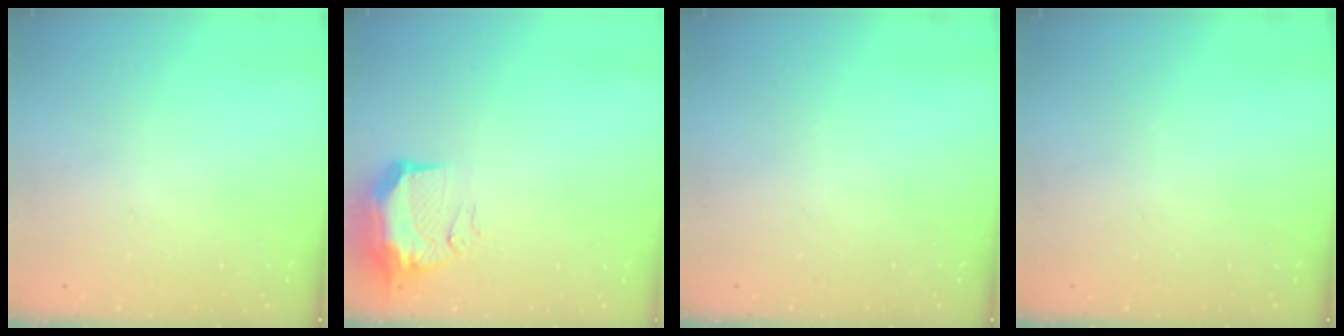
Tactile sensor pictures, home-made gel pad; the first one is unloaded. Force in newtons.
{"total": 11.0, "press": 10.9, "slide": 1.1}
{"total": 0.0}
{"total": 1.0, "press": 0.0, "slide": 1.0}